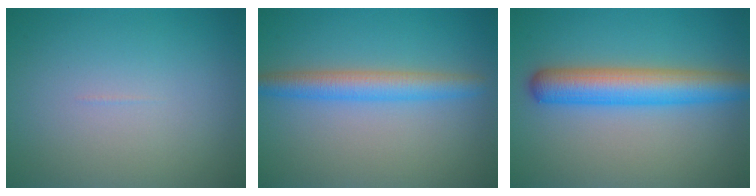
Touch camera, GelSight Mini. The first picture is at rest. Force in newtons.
{"total": 3.7, "press": 3.7, "slide": 0.1}
{"total": 5.9, "press": 5.9, "slide": 0.1}